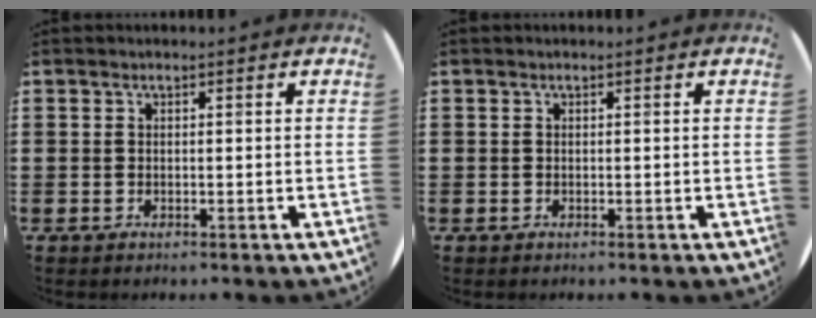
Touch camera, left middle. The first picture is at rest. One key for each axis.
{"total": 0.0}